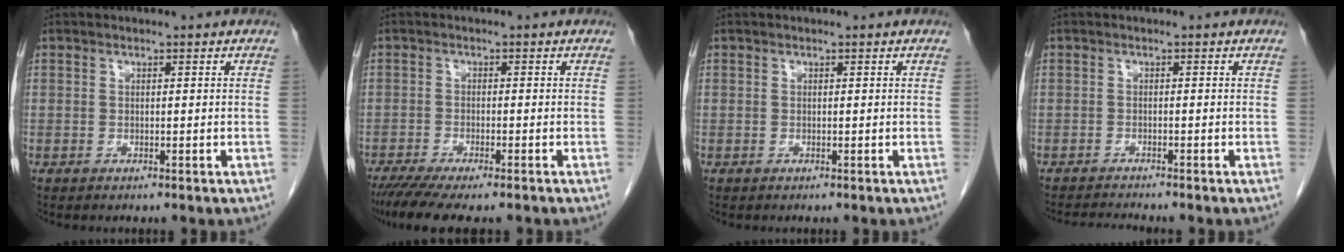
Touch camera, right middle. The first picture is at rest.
{"total": 8.5, "force": [-6.9, 1.1, 5.0], "torque": [-0.077, -0.018, -0.107]}
{"total": 0.0}
{"total": 3.0, "force": [-2.8, -0.8, 0.5], "torque": [-0.013, -0.017, -0.046]}